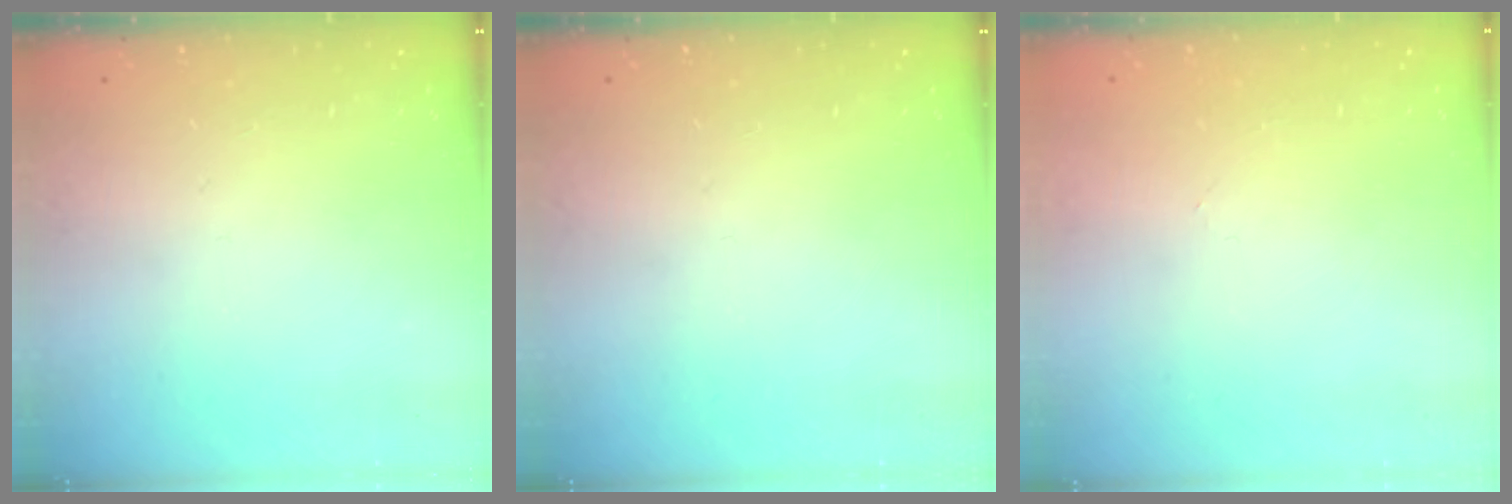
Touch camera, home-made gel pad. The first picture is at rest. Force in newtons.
{"total": 0.0}
{"total": 0.0}